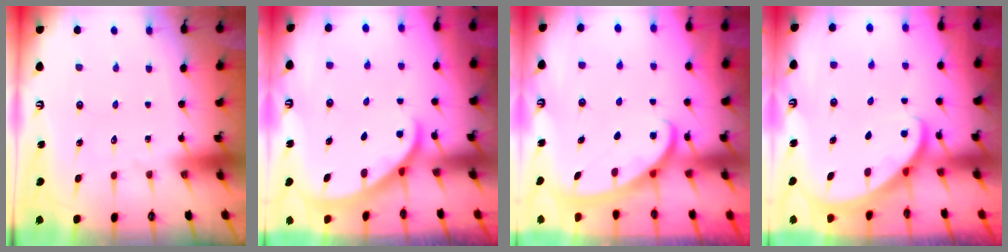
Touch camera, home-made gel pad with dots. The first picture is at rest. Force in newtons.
{"total": 2.1, "press": 2.1, "slide": 0.2}
{"total": 2.5, "press": 2.5, "slide": 0.4}
{"total": 2.7, "press": 2.6, "slide": 0.2}